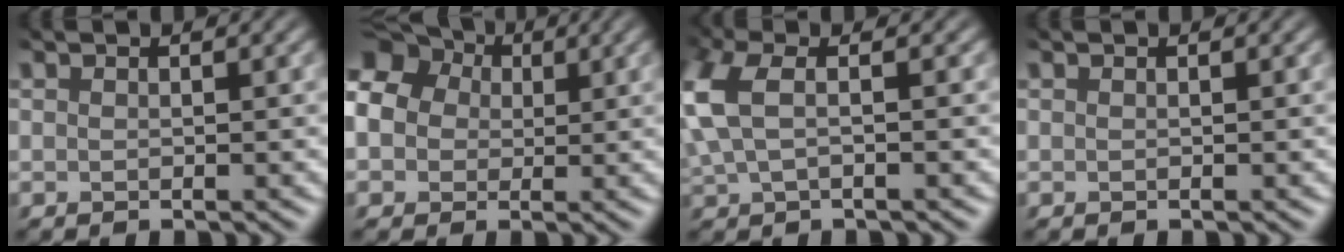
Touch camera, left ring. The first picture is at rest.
{"total": 10.9, "force": [3.2, 9.0, 5.1], "torque": [-0.121, 0.032, 0.048]}
{"total": 4.0, "force": [0.1, 1.9, 3.5], "torque": [-0.106, 0.004, 0.008]}
{"total": 0.0}